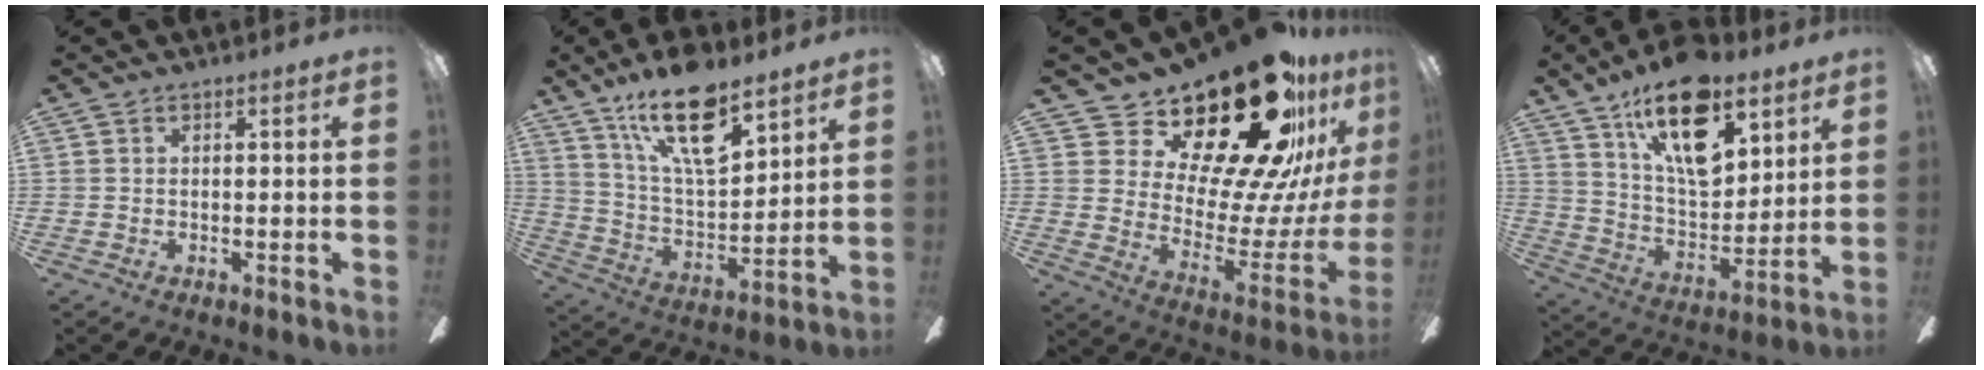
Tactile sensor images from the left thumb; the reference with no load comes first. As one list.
[{"total": 19.4, "force": [12.8, 7.3, 12.5], "torque": [-0.232, -0.065, 0.219]}, {"total": 30.3, "force": [21.7, 11.2, 18.0], "torque": [-0.259, -0.165, 0.382]}, {"total": 21.1, "force": [12.7, 10.0, 13.6], "torque": [-0.219, -0.062, 0.220]}]